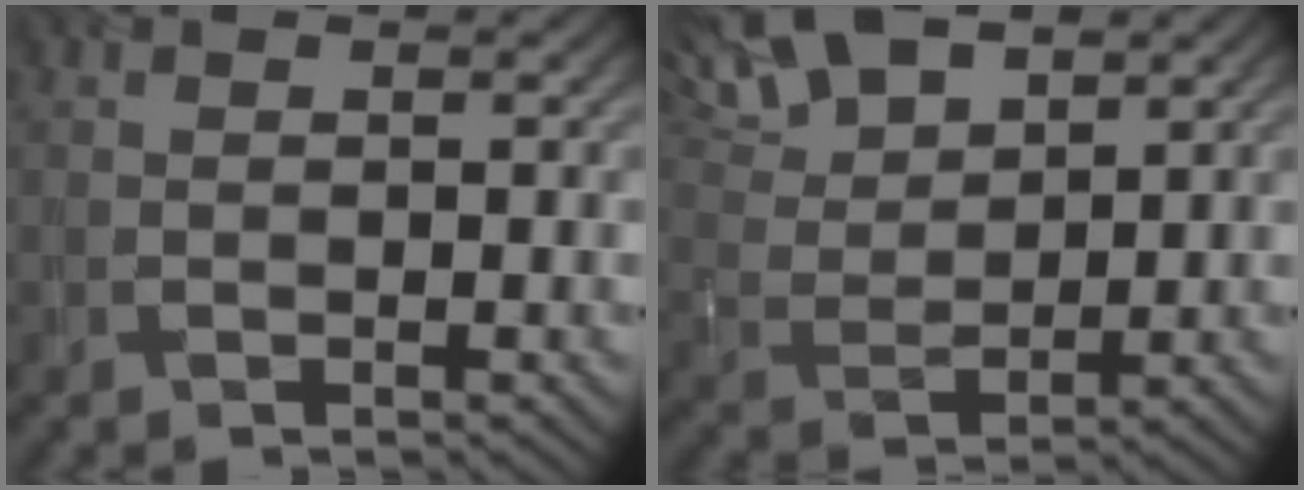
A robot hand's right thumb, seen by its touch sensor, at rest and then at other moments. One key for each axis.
{"total": 10.2, "fx": 7.0, "fy": 4.4, "fz": 6.0, "tx": -0.152, "ty": 0.025, "tz": 0.125}